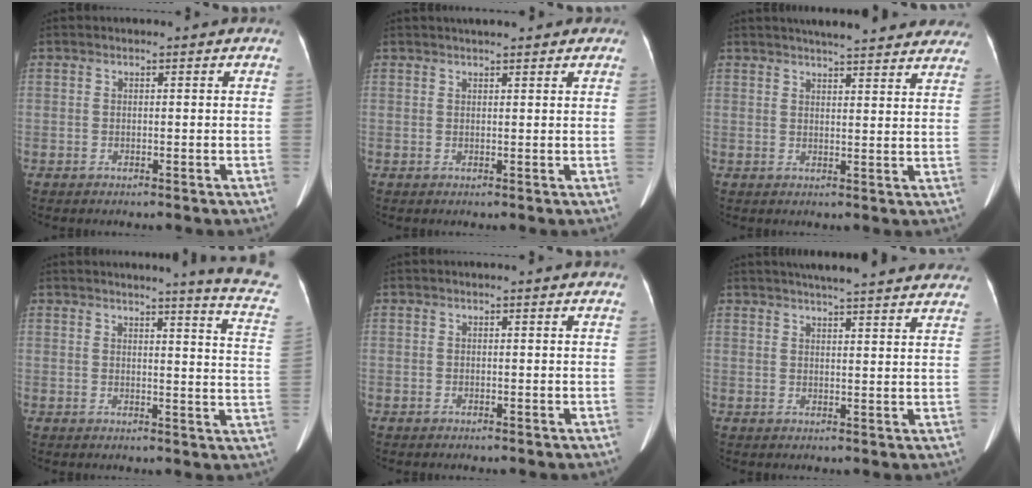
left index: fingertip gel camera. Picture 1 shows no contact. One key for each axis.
{"total": 5.5, "fx": 4.6, "fy": 1.3, "fz": 2.8, "tx": -0.036, "ty": 0.027, "tz": 0.058}
{"total": 19.6, "fx": 17.7, "fy": 3.1, "fz": 8.0, "tx": -0.100, "ty": 0.002, "tz": 0.205}
{"total": 11.2, "fx": 10.0, "fy": -1.1, "fz": 5.1, "tx": -0.056, "ty": -0.072, "tz": 0.085}
{"total": 0.0}
{"total": 19.8, "fx": 17.7, "fy": 2.2, "fz": 8.6, "tx": -0.120, "ty": 0.016, "tz": 0.215}